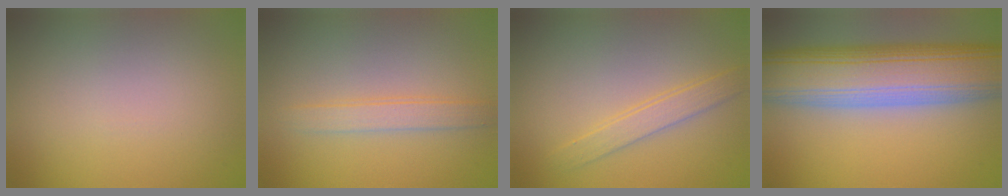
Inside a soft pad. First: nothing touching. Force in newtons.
{"total": 2.0, "press": 2.0, "slide": 0.1}
{"total": 1.7, "press": 1.7, "slide": 0.1}
{"total": 13.0, "press": 13.0, "slide": 0.5}